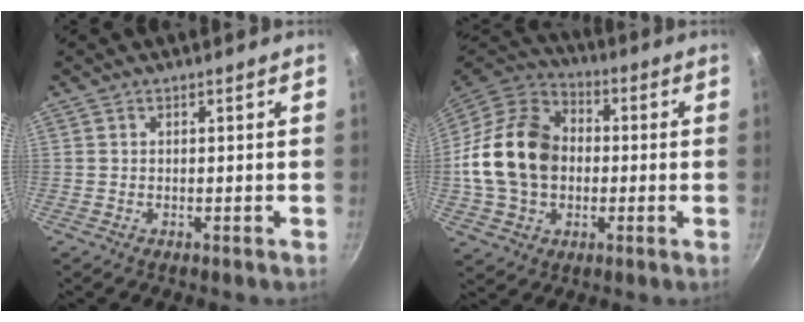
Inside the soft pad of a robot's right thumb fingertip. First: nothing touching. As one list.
[{"total": 19.1, "force": [-0.6, 14.6, 12.4], "torque": [-0.207, 0.031, -0.018]}]